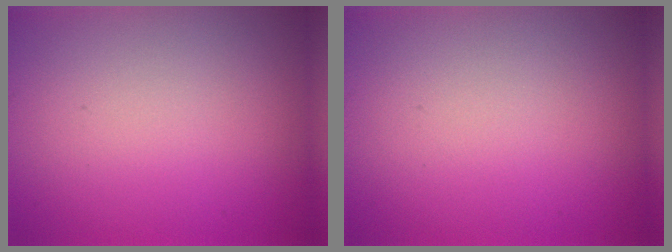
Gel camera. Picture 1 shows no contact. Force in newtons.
{"total": 0.0}